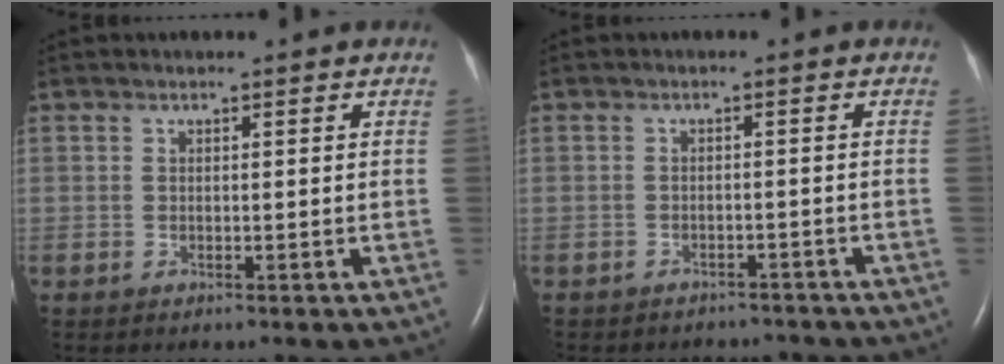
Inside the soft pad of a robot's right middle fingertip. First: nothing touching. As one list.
[{"total": 8.0, "force": [-7.3, 2.9, 1.3], "torque": [-0.024, 0.003, -0.083]}]